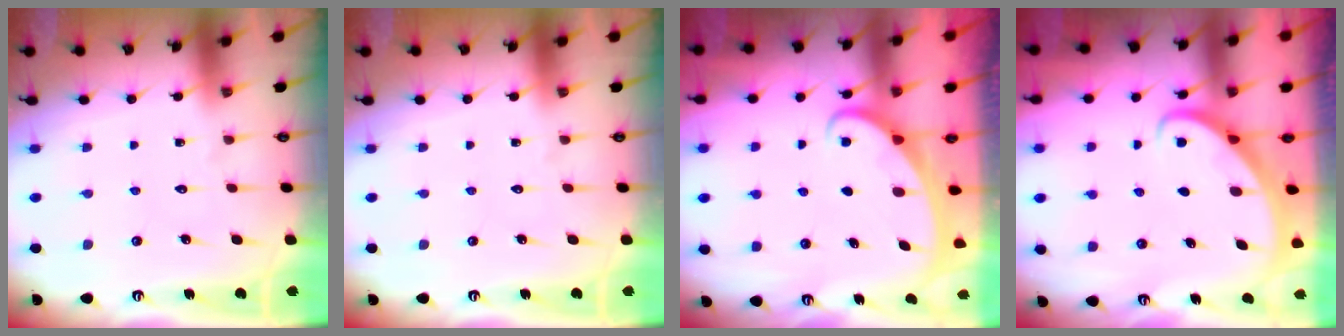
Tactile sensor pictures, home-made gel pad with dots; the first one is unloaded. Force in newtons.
{"total": 0.0}
{"total": 2.3, "press": 2.2, "slide": 0.4}
{"total": 2.7, "press": 2.7, "slide": 0.2}